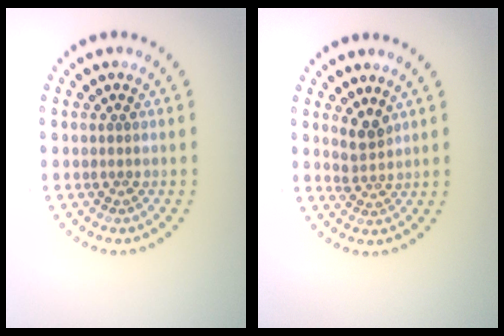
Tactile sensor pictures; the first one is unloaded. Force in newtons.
{"total": 1.9, "press": 1.5, "slide": 1.2}